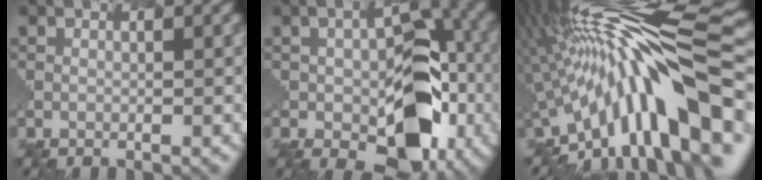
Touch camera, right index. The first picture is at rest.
{"total": 9.4, "force": [-2.5, 6.3, 6.5], "torque": [-0.125, -0.022, -0.041]}
{"total": 10.4, "force": [-3.2, 2.5, 9.6], "torque": [-0.161, 0.040, -0.070]}